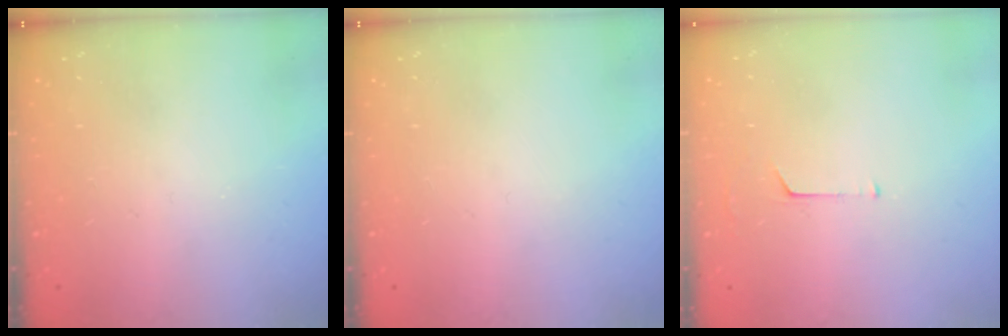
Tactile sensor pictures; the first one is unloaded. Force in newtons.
{"total": 0.0}
{"total": 3.9, "press": 3.8, "slide": 0.3}